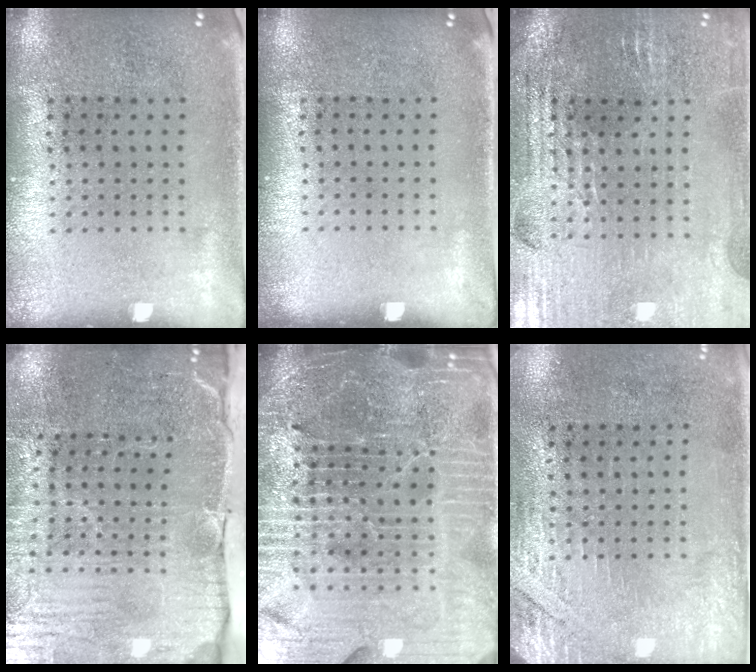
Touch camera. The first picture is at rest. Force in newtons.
{"total": 0.0}
{"total": 2.8, "press": 2.7, "slide": 0.5}
{"total": 4.3, "press": 4.0, "slide": 1.6}
{"total": 6.1, "press": 5.5, "slide": 2.5}
{"total": 2.7, "press": 2.3, "slide": 1.4}